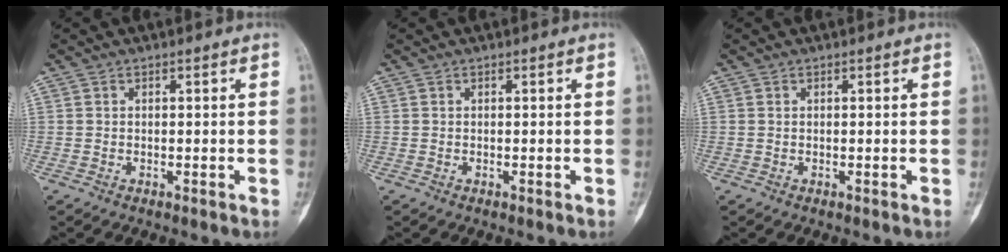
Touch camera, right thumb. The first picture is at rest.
{"total": 0.0}
{"total": 0.0}